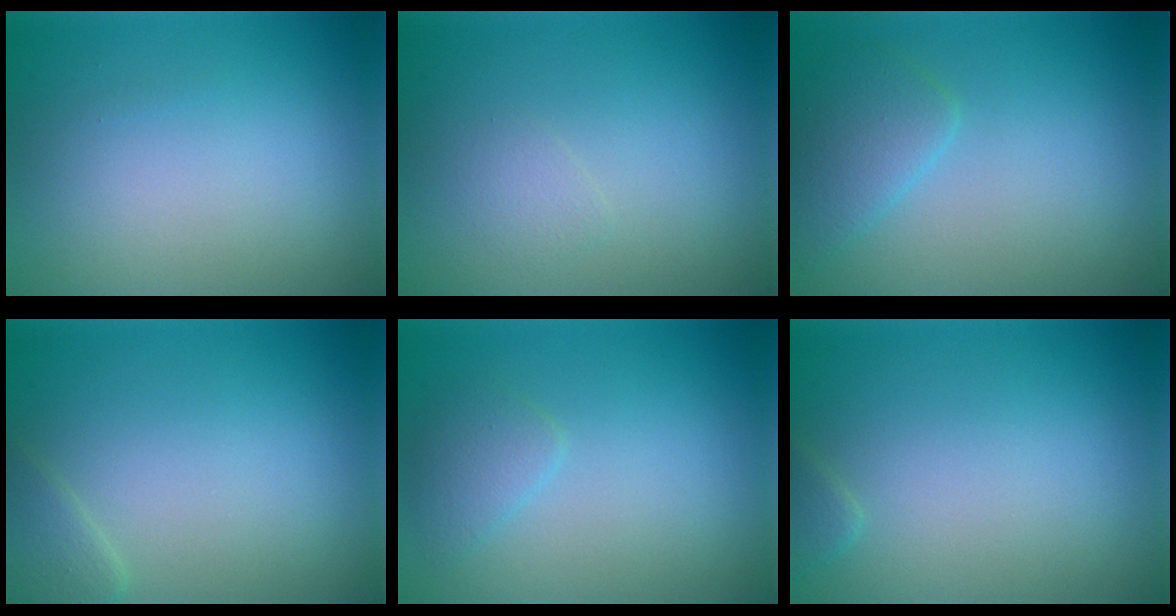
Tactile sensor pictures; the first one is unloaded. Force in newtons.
{"total": 0.8, "press": 0.8, "slide": 0.1}
{"total": 2.5, "press": 2.5, "slide": 0.1}
{"total": 1.4, "press": 1.4, "slide": 0.1}
{"total": 1.5, "press": 1.5, "slide": 0.1}
{"total": 0.6, "press": 0.6, "slide": 0.1}